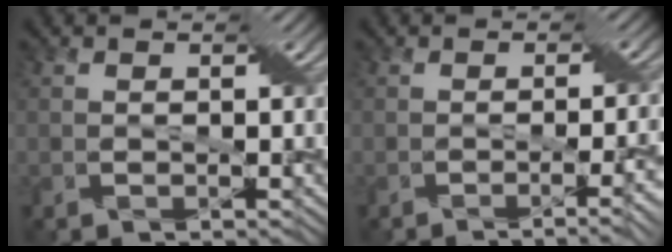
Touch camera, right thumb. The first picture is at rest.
{"total": 4.1, "force": [-1.9, -0.3, 3.6], "torque": [-0.052, -0.005, -0.022]}